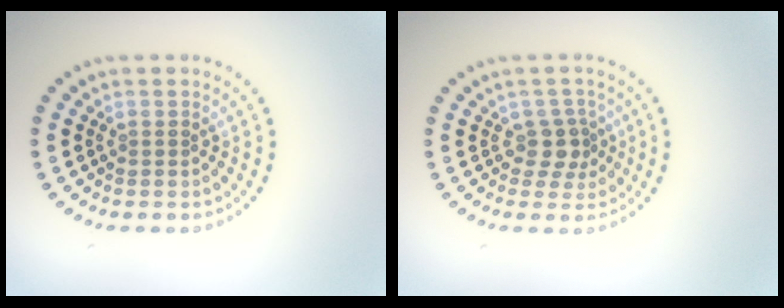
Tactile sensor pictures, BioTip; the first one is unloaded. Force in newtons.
{"total": 2.3, "press": 1.8, "slide": 1.3}